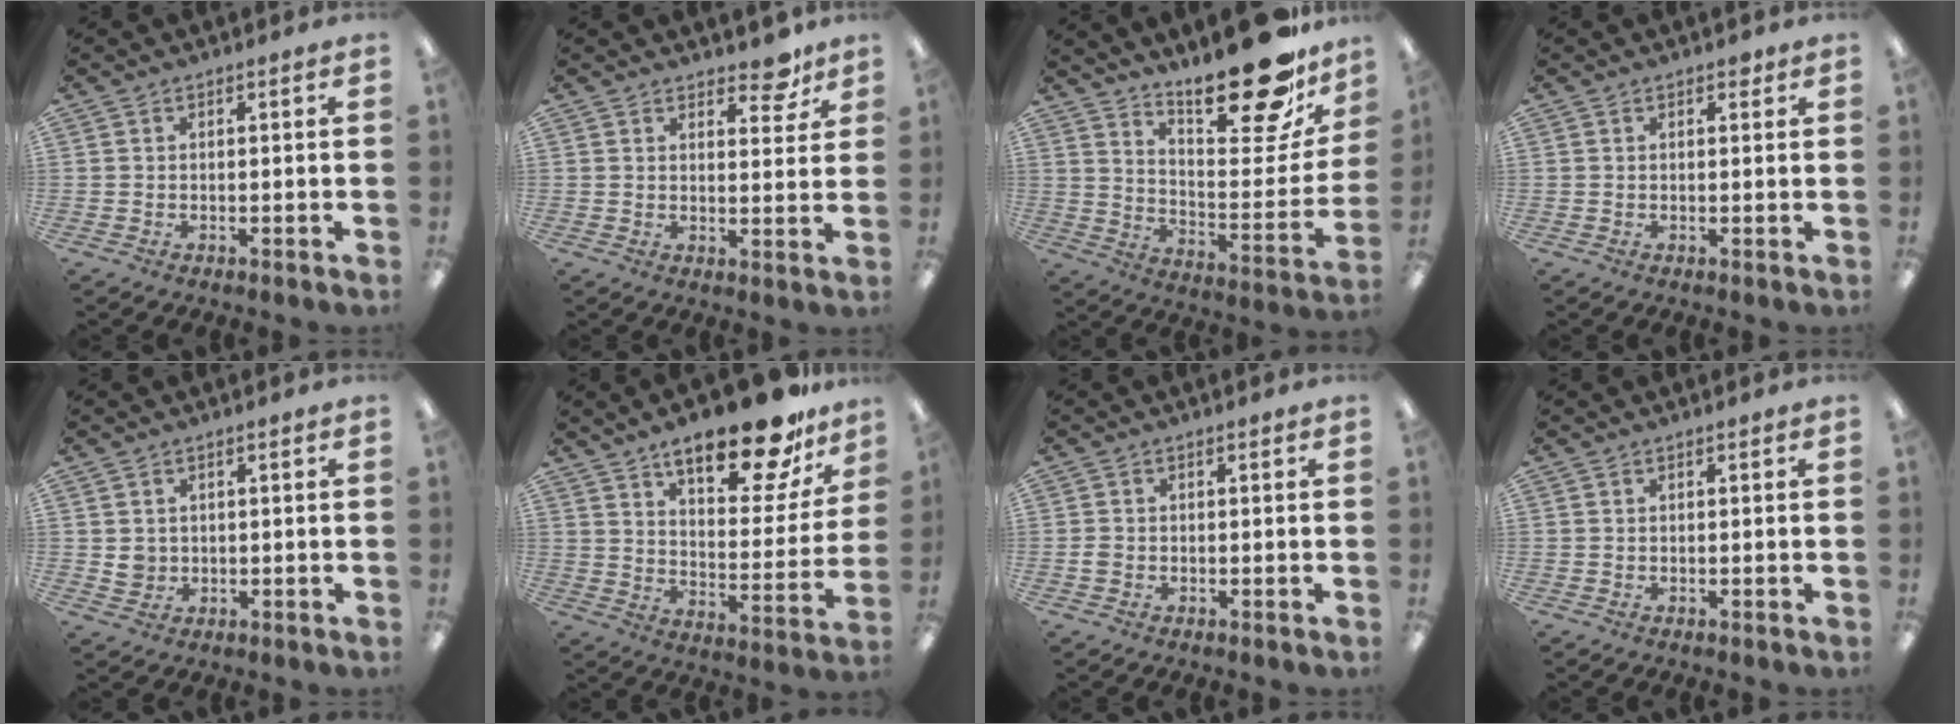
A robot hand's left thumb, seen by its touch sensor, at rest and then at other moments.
{"total": 6.5, "force": [5.1, 2.8, 3.0], "torque": [-0.023, -0.032, 0.084]}
{"total": 24.1, "force": [18.7, 7.2, 13.4], "torque": [-0.179, -0.135, 0.305]}
{"total": 1.4, "force": [0.9, 0.8, 0.7], "torque": [0.001, -0.003, 0.012]}
{"total": 2.7, "force": [0.8, 2.6, 0.6], "torque": [-0.007, 0.000, 0.014]}
{"total": 21.2, "force": [15.6, 6.8, 12.7], "torque": [-0.180, -0.099, 0.253]}
{"total": 1.3, "force": [-0.3, 1.0, 0.6], "torque": [-0.011, 0.003, -0.006]}
{"total": 0.0}